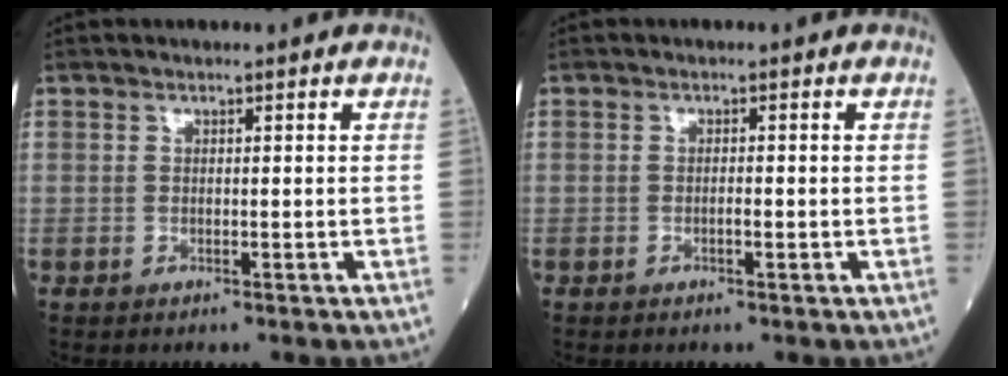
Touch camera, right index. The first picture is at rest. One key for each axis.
{"total": 0.8, "fx": -0.3, "fy": 0.1, "fz": 0.8, "tx": -0.013, "ty": 0.002, "tz": -0.005}